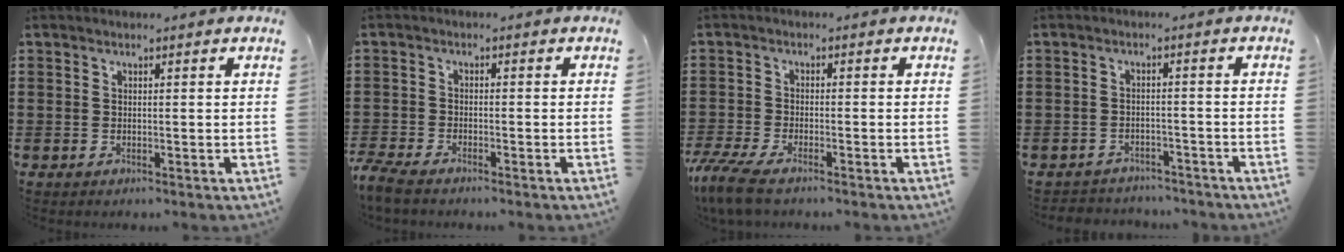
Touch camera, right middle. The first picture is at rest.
{"total": 2.9, "force": [-2.7, 0.5, 0.9], "torque": [-0.037, -0.003, -0.062]}
{"total": 4.6, "force": [-3.8, 0.8, 2.5], "torque": [-0.084, -0.018, -0.085]}
{"total": 2.6, "force": [-2.5, 0.5, -0.3], "torque": [-0.004, 0.001, -0.056]}